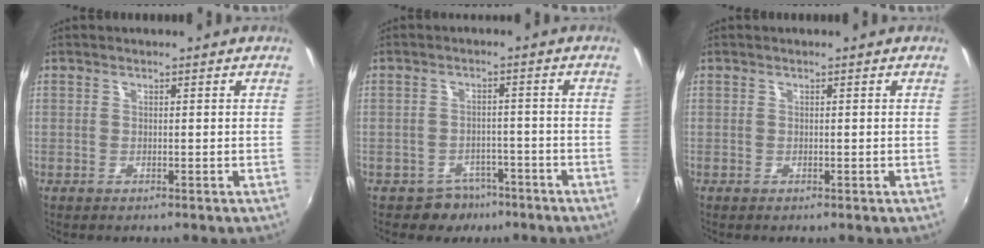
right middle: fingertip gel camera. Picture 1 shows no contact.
{"total": 5.0, "force": [-3.5, 3.5, 0.4], "torque": [-0.015, 0.018, -0.044]}
{"total": 0.0}